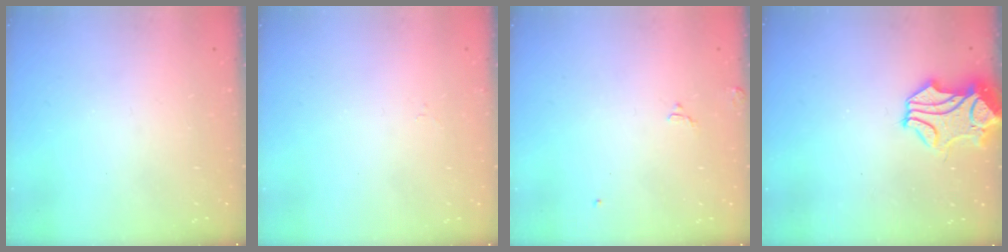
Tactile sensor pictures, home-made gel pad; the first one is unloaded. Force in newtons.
{"total": 1.1, "press": 1.1, "slide": 0.2}
{"total": 2.4, "press": 2.4, "slide": 0.4}
{"total": 2.2, "press": 1.7, "slide": 1.4}